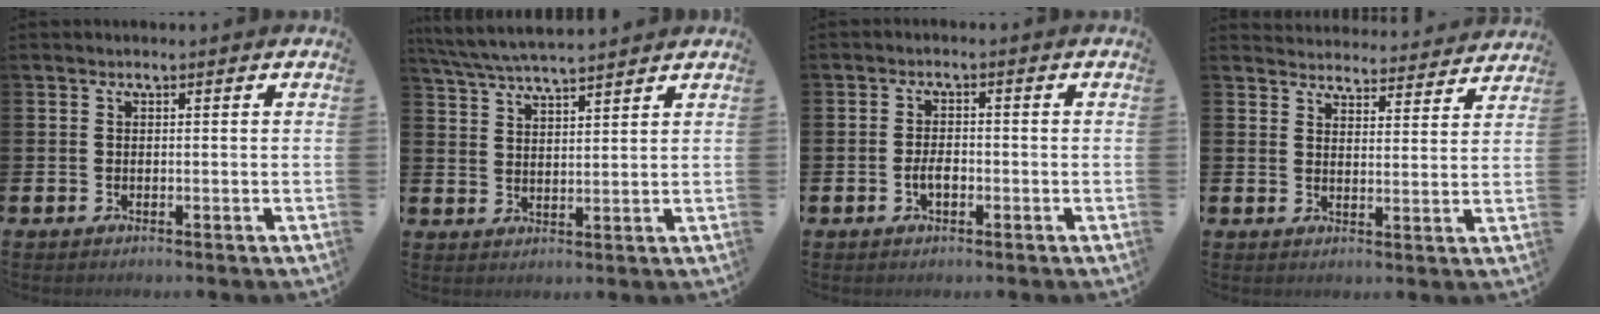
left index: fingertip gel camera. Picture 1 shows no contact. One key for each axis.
{"total": 5.8, "fx": 5.5, "fy": 0.3, "fz": 1.6, "tx": -0.049, "ty": -0.022, "tz": 0.100}
{"total": 2.5, "fx": -0.7, "fy": 1.3, "fz": 2.0, "tx": -0.033, "ty": 0.002, "tz": -0.014}
{"total": 4.2, "fx": 4.2, "fy": 0.6, "fz": -0.2, "tx": -0.007, "ty": -0.033, "tz": 0.073}